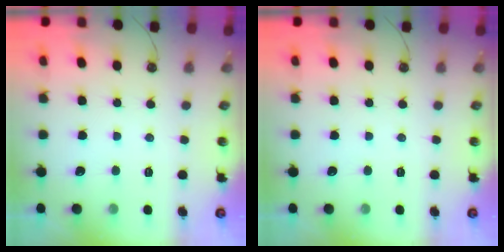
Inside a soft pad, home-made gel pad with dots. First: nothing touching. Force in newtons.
{"total": 0.0}